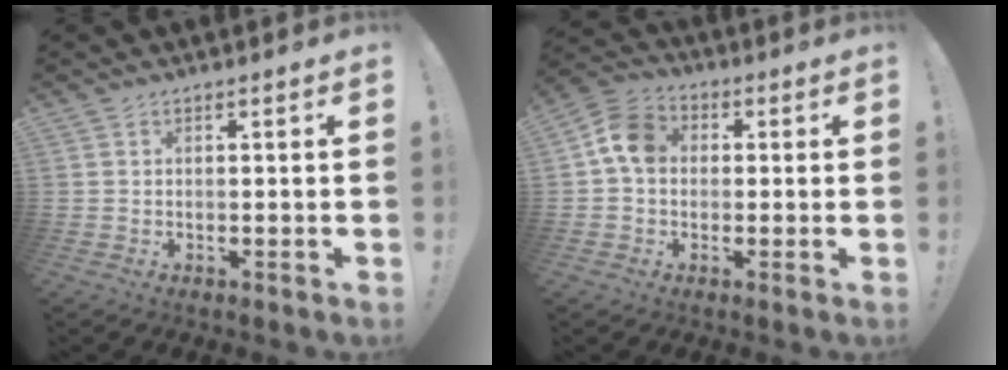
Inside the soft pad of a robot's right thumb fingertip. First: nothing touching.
{"total": 9.7, "force": [1.1, 7.4, 6.1], "torque": [-0.098, 0.018, 0.027]}